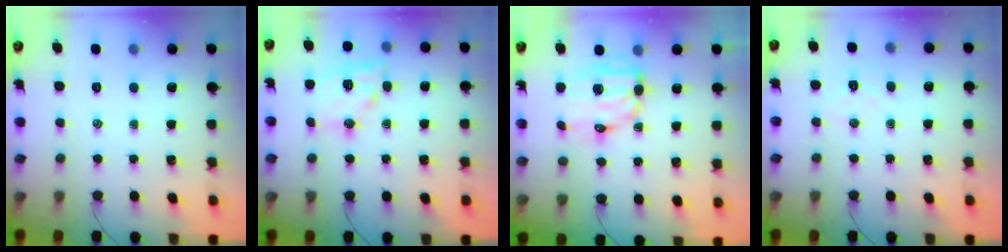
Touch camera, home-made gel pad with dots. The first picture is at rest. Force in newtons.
{"total": 13.5, "press": 13.4, "slide": 2.0}
{"total": 9.6, "press": 9.4, "slide": 2.1}
{"total": 5.1, "press": 5.0, "slide": 1.1}